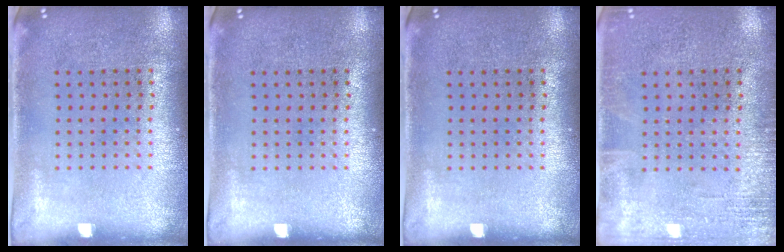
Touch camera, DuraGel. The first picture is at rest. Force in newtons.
{"total": 0.0}
{"total": 0.0}
{"total": 1.9, "press": 1.9, "slide": 0.2}